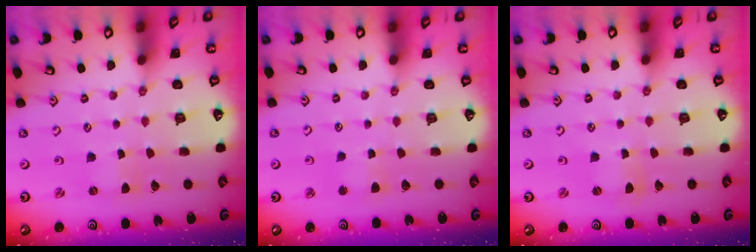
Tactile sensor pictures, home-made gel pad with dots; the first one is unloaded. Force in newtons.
{"total": 3.0, "press": 3.0, "slide": 0.4}
{"total": 1.6, "press": 1.6, "slide": 0.3}